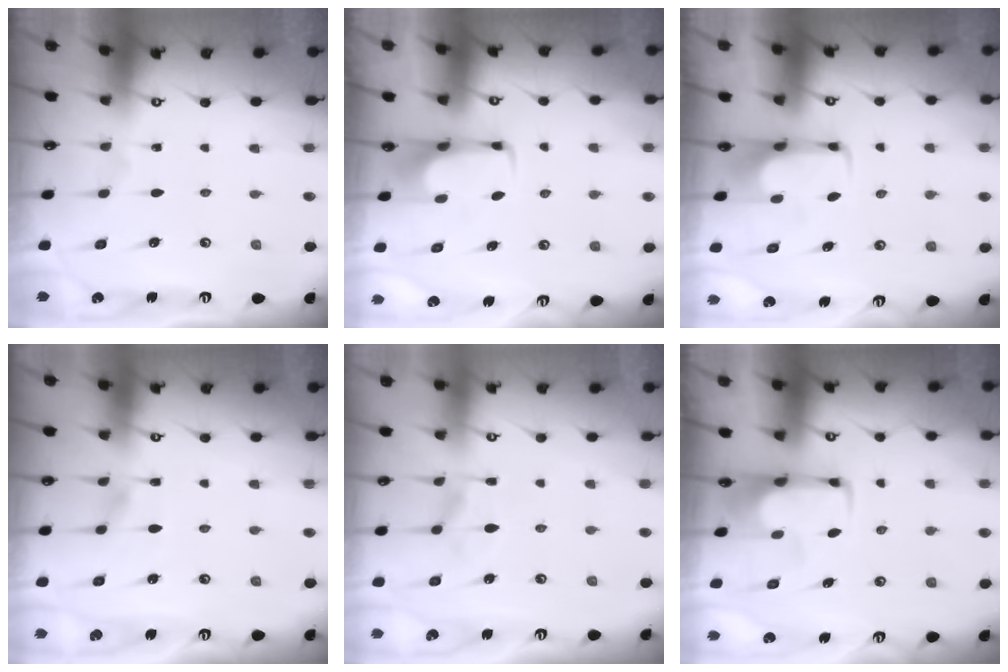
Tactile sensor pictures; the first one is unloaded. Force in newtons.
{"total": 1.5, "press": 1.4, "slide": 0.5}
{"total": 2.1, "press": 2.0, "slide": 0.4}
{"total": 4.5, "press": 4.5, "slide": 0.5}
{"total": 6.7, "press": 6.6, "slide": 1.2}
{"total": 1.7, "press": 1.7, "slide": 0.4}